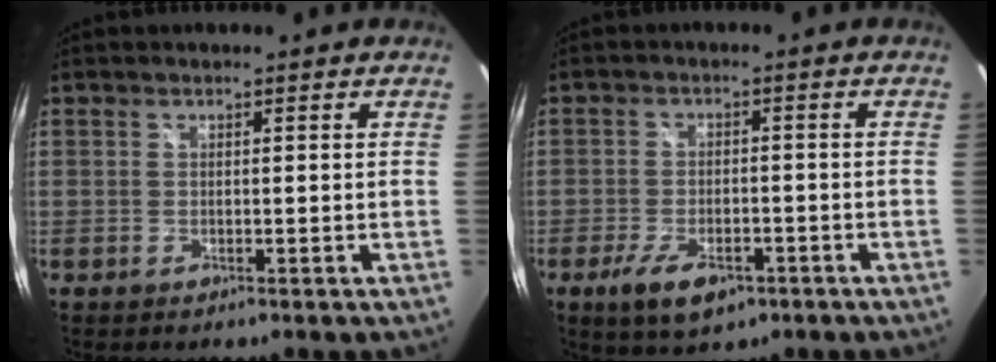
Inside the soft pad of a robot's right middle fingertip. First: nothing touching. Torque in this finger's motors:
{"motor_torque": [0.68, -0.61, 0.31, 0.07]}